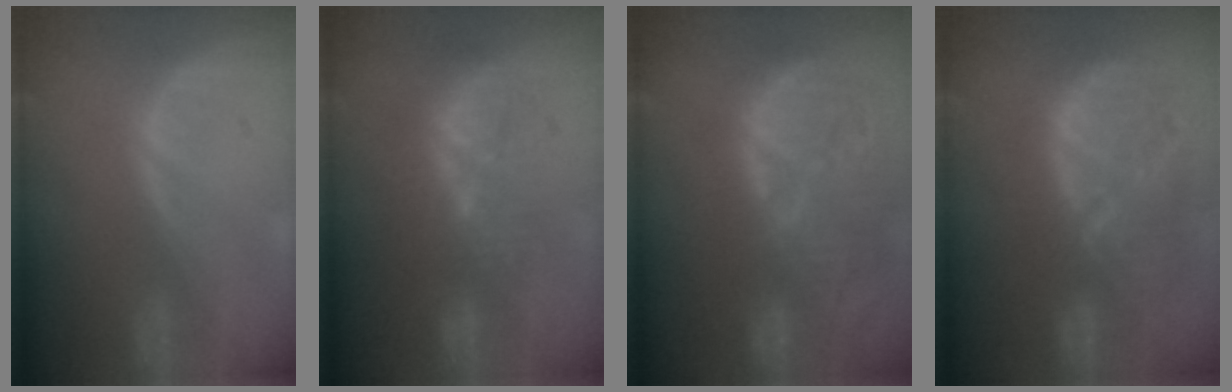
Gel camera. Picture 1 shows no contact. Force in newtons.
{"total": 9.2, "press": 8.5, "slide": 3.4}
{"total": 14.7, "press": 13.0, "slide": 6.8}
{"total": 12.1, "press": 11.2, "slide": 4.6}